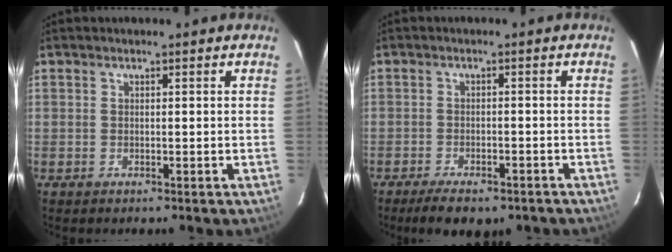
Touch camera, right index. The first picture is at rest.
{"total": 8.2, "force": [-6.2, 2.9, 4.4], "torque": [-0.097, -0.013, -0.087]}